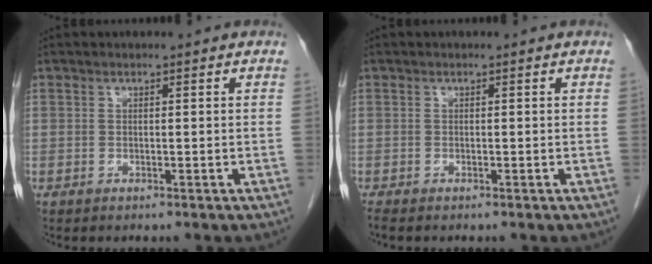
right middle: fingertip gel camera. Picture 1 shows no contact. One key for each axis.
{"total": 0.6, "fx": -0.5, "fy": 0.0, "fz": 0.2, "tx": -0.008, "ty": -0.002, "tz": -0.012}